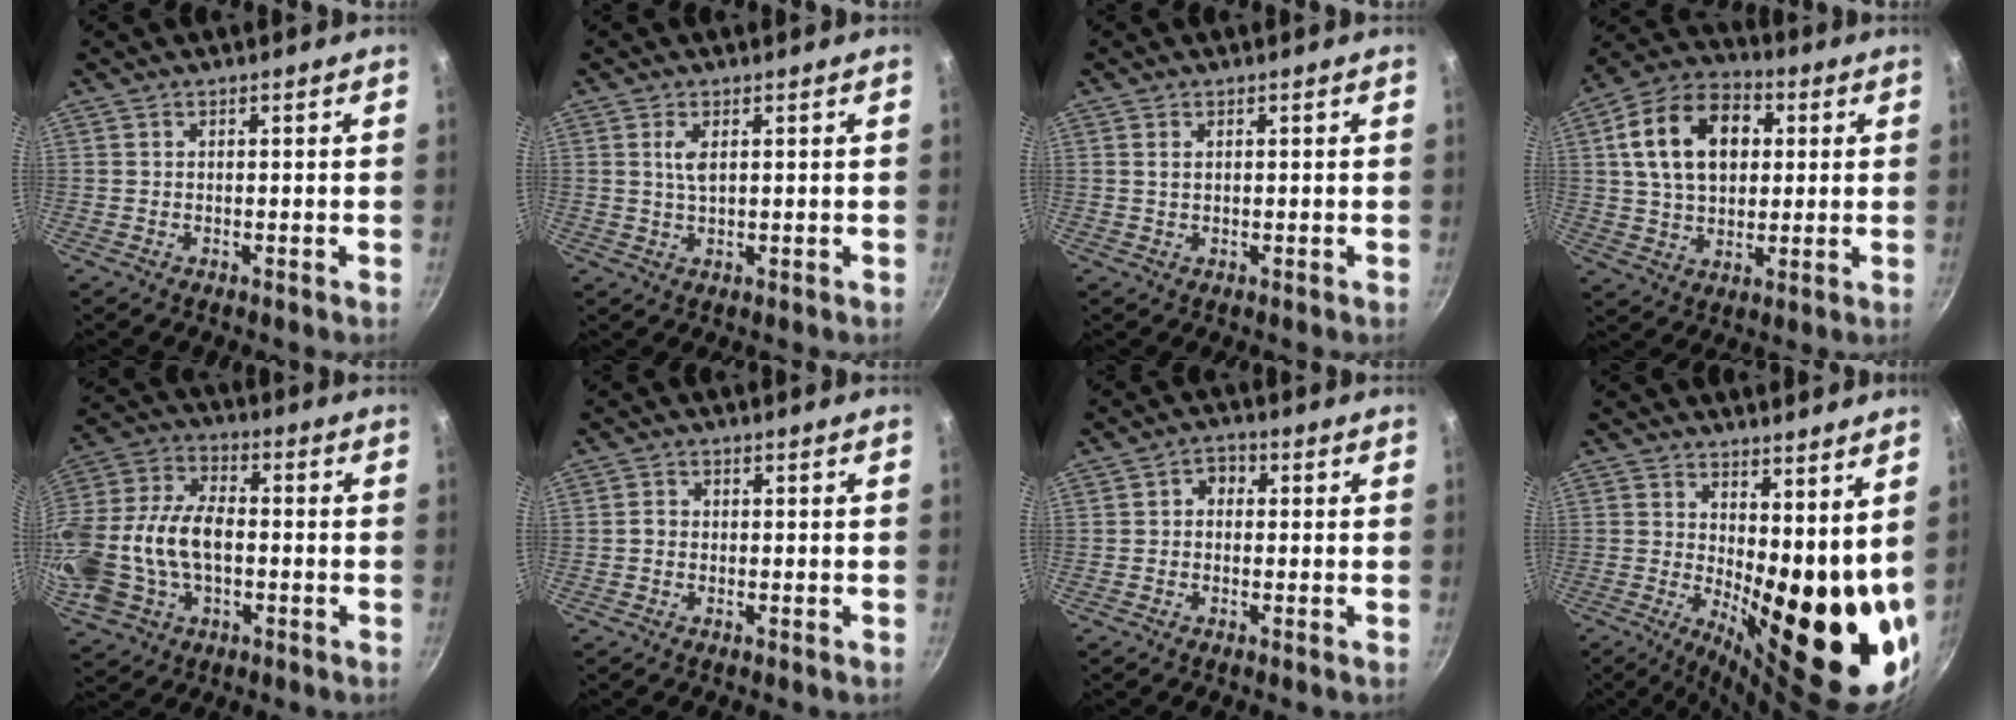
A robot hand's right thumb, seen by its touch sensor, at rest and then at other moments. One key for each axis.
{"total": 2.8, "fx": 0.9, "fy": 1.2, "fz": 2.4, "tx": -0.045, "ty": -0.004, "tz": 0.018}
{"total": 1.2, "fx": 0.4, "fy": 0.7, "fz": 0.9, "tx": -0.016, "ty": 0.002, "tz": 0.007}
{"total": 17.1, "fx": 3.8, "fy": 11.8, "fz": 11.8, "tx": -0.177, "ty": 0.016, "tz": 0.052}
{"total": 19.9, "fx": -2.2, "fy": 13.0, "fz": 15.0, "tx": -0.313, "ty": 0.034, "tz": -0.040}
{"total": 1.3, "fx": -0.4, "fy": 1.1, "fz": 0.6, "tx": -0.006, "ty": 0.008, "tz": -0.008}
{"total": 2.9, "fx": 0.0, "fy": 2.4, "fz": 1.6, "tx": -0.016, "ty": 0.008, "tz": -0.010}
{"total": 17.7, "fx": 3.8, "fy": 6.8, "fz": 15.8, "tx": -0.178, "ty": -0.056, "tz": 0.068}